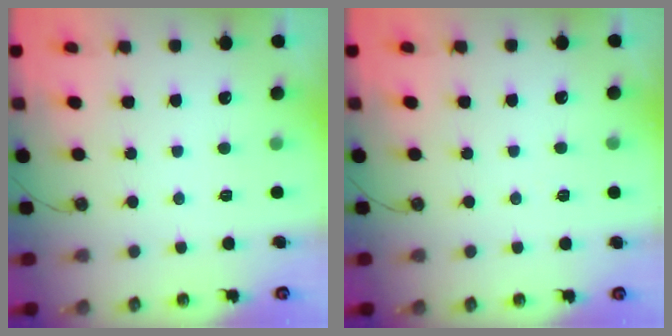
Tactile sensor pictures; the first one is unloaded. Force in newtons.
{"total": 3.7, "press": 1.6, "slide": 3.3}